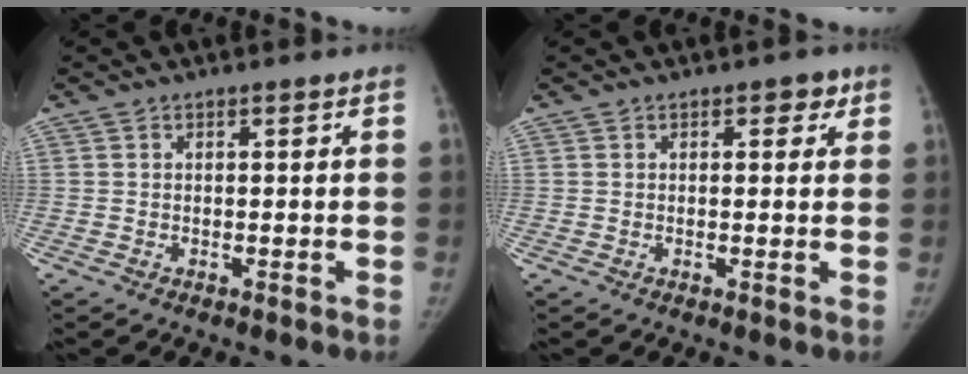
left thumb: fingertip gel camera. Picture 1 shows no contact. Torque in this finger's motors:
{"motor_torque": [-0.39, -0.05, 0.44, 0.08, -0.06]}